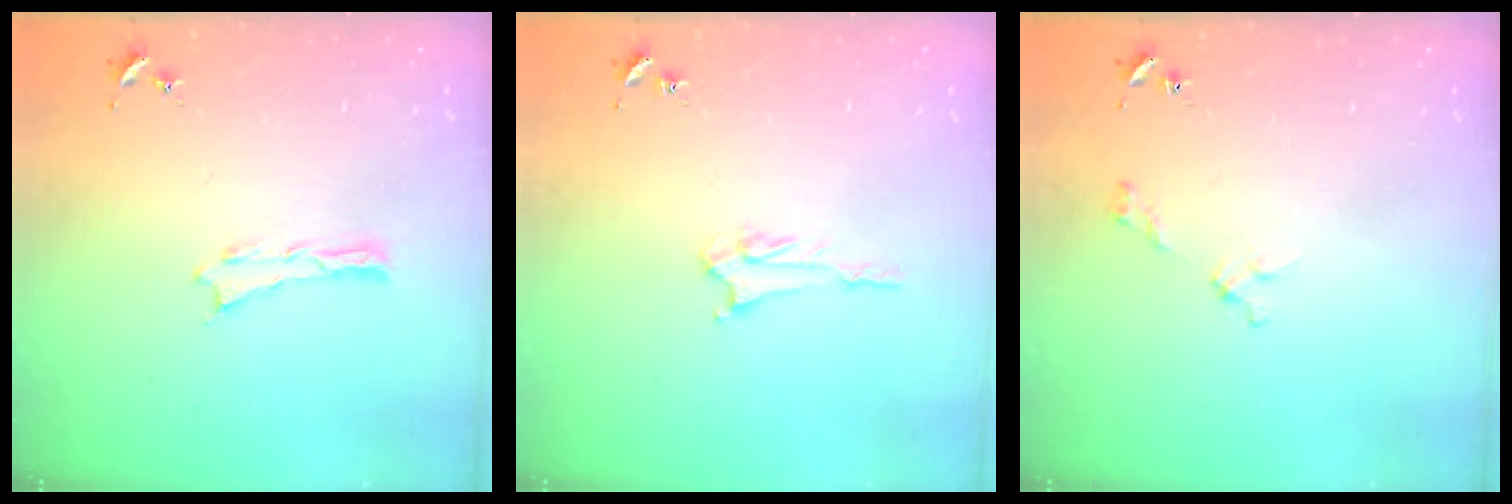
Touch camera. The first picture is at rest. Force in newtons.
{"total": 3.0, "press": 3.0, "slide": 0.3}
{"total": 2.7, "press": 2.6, "slide": 0.3}